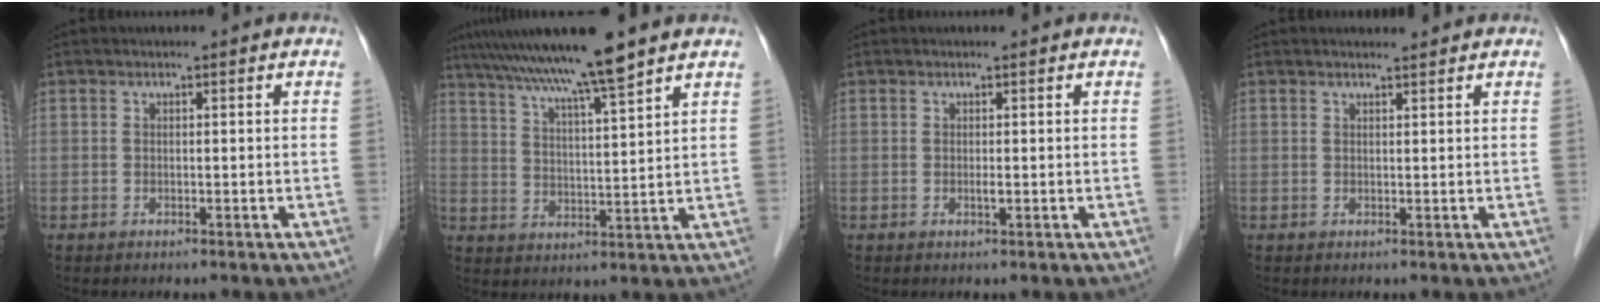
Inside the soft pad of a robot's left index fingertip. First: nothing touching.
{"total": 11.5, "force": [9.2, -1.3, 6.8], "torque": [-0.119, 0.018, 0.155]}
{"total": 0.6, "force": [0.1, 0.0, 0.6], "torque": [-0.014, -0.001, 0.000]}
{"total": 1.7, "force": [1.6, 0.1, 0.4], "torque": [-0.010, 0.006, 0.027]}